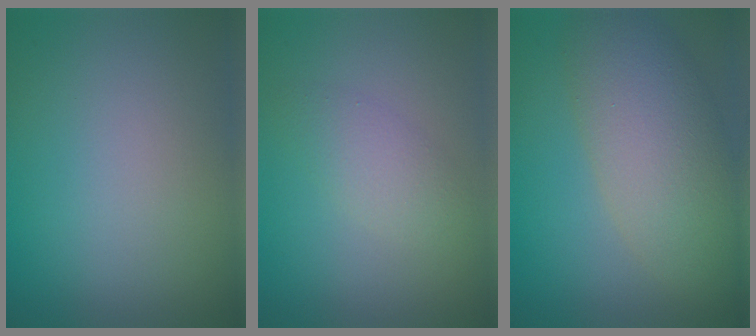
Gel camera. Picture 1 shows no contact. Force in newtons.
{"total": 2.2, "press": 2.2, "slide": 0.0}
{"total": 7.1, "press": 7.1, "slide": 0.5}